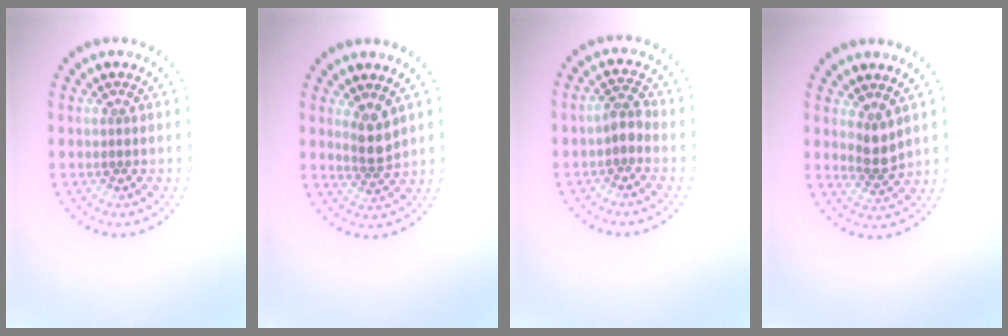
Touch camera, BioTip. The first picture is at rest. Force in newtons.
{"total": 2.4, "press": 1.9, "slide": 1.4}
{"total": 1.6, "press": 1.4, "slide": 0.8}
{"total": 2.1, "press": 1.6, "slide": 1.3}